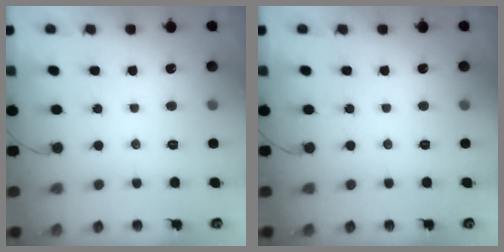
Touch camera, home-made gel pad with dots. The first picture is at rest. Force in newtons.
{"total": 0.0}